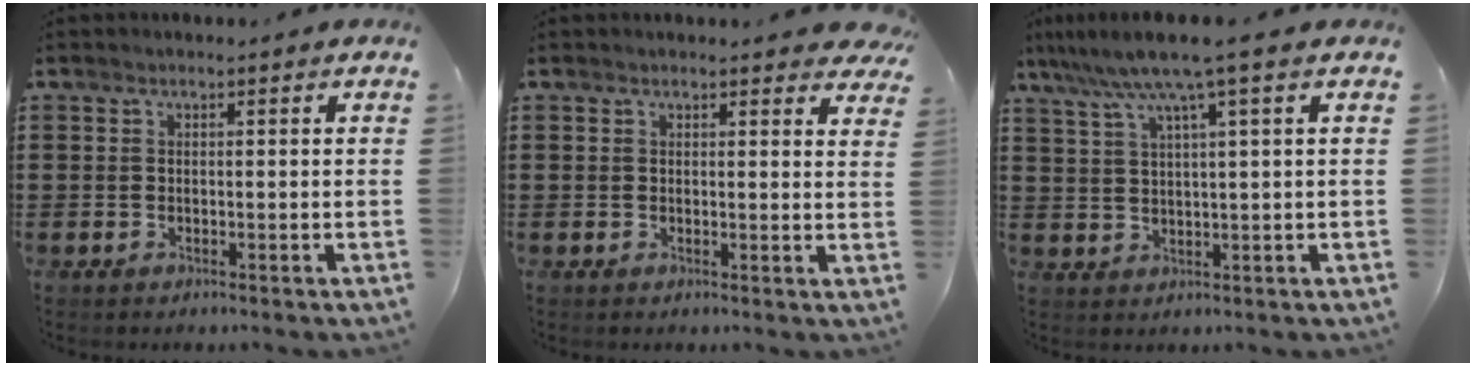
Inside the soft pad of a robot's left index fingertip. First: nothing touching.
{"total": 2.1, "force": [1.9, 0.5, 0.6], "torque": [-0.010, -0.001, 0.035]}
{"total": 6.6, "force": [3.8, -0.1, 5.4], "torque": [-0.116, -0.010, 0.062]}